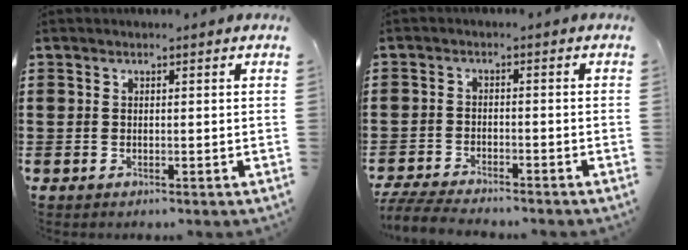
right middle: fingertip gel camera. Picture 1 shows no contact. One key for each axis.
{"total": 4.4, "fx": -4.3, "fy": 0.5, "fz": 0.9, "tx": -0.027, "ty": -0.002, "tz": -0.090}